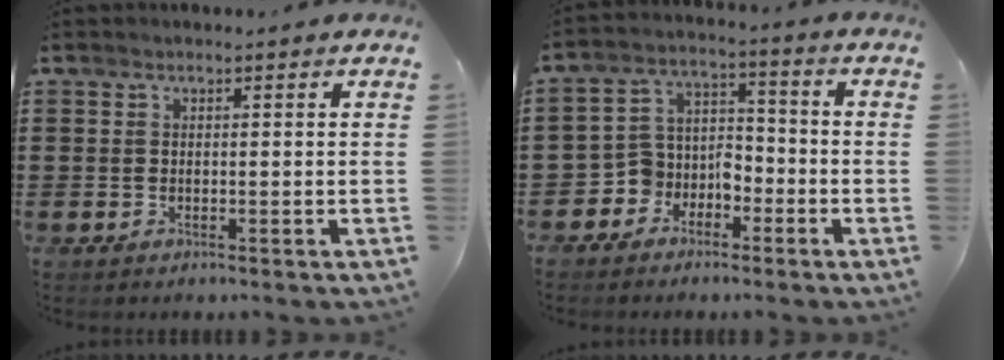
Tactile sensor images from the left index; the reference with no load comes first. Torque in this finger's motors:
{"motor_torque": [0.58, 1.26, 0.17, 0.02]}